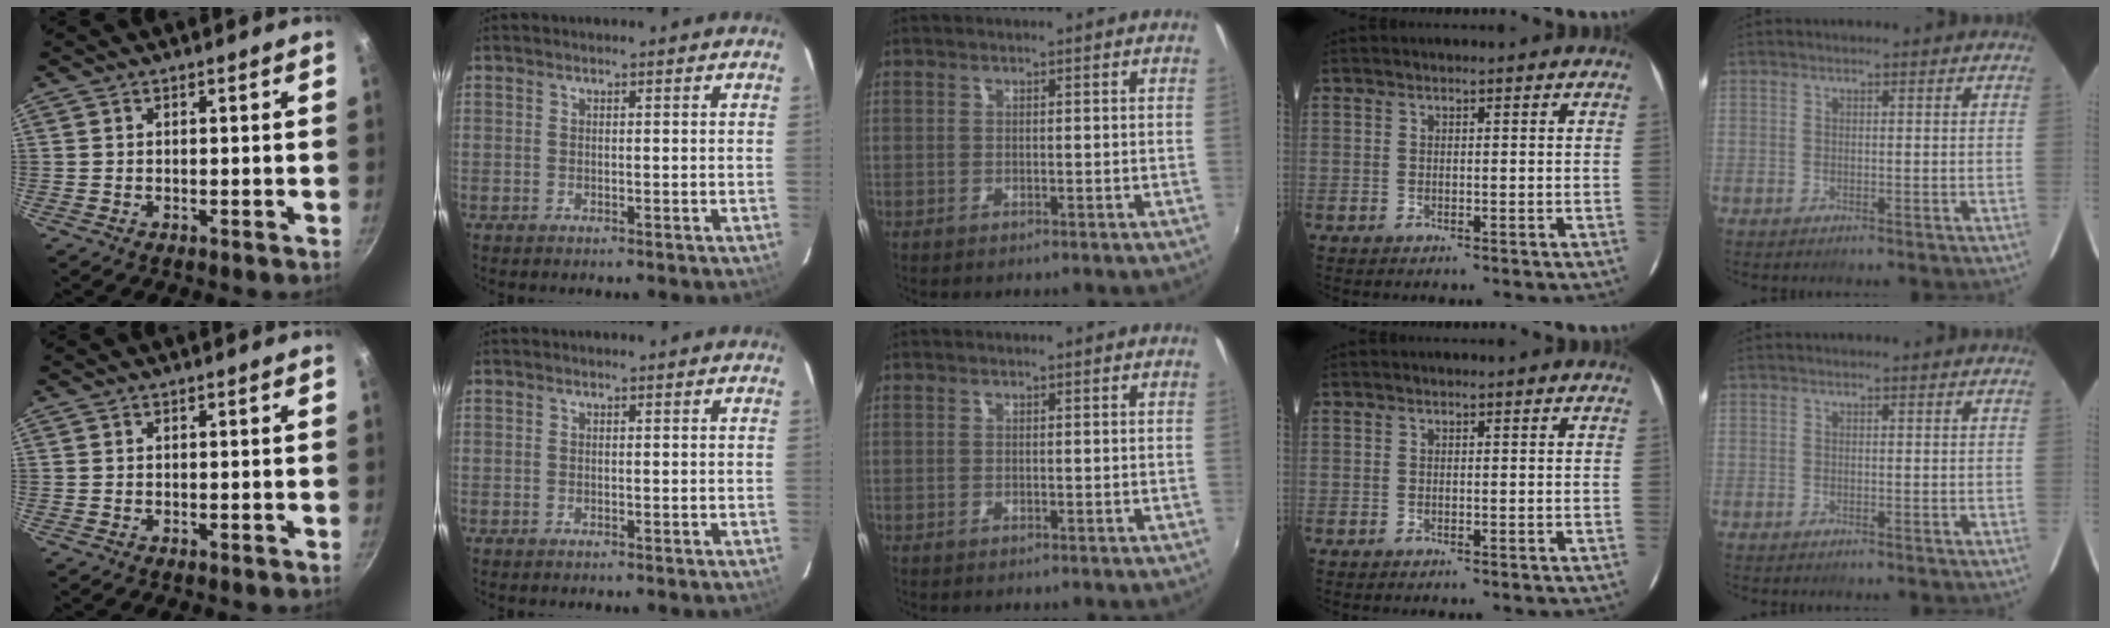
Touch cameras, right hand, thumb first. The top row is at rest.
{}